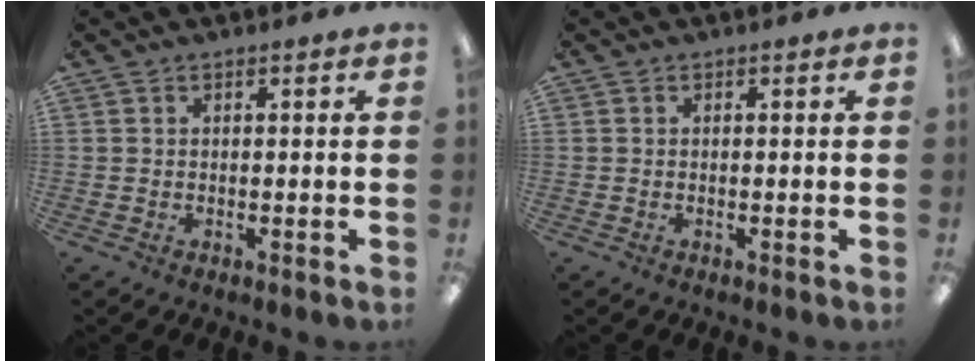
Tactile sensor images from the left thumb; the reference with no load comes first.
{"total": 0.0}